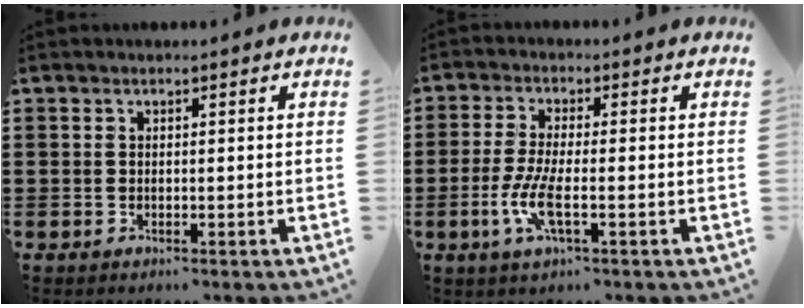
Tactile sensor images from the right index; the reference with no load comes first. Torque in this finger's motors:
{"motor_torque": [1.66, 0.47, 0.44, 0.13]}